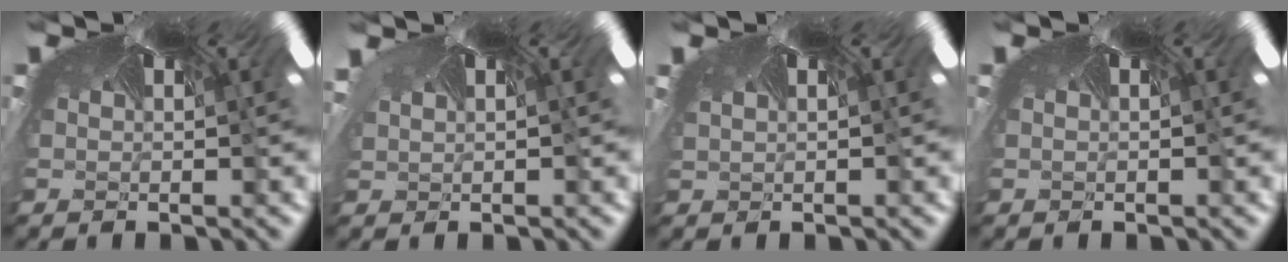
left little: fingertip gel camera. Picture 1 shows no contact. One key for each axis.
{"total": 1.2, "fx": -0.8, "fy": -0.3, "fz": -0.8, "tx": 0.004, "ty": -0.015, "tz": -0.004}
{"total": 0.9, "fx": -0.8, "fy": -0.4, "fz": 0.0, "tx": 0.006, "ty": -0.014, "tz": -0.006}
{"total": 0.0}